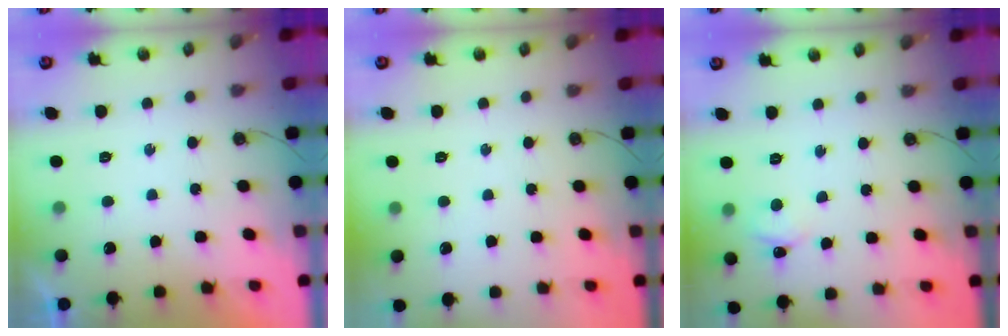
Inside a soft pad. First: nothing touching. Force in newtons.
{"total": 0.0}
{"total": 3.6, "press": 3.5, "slide": 0.5}